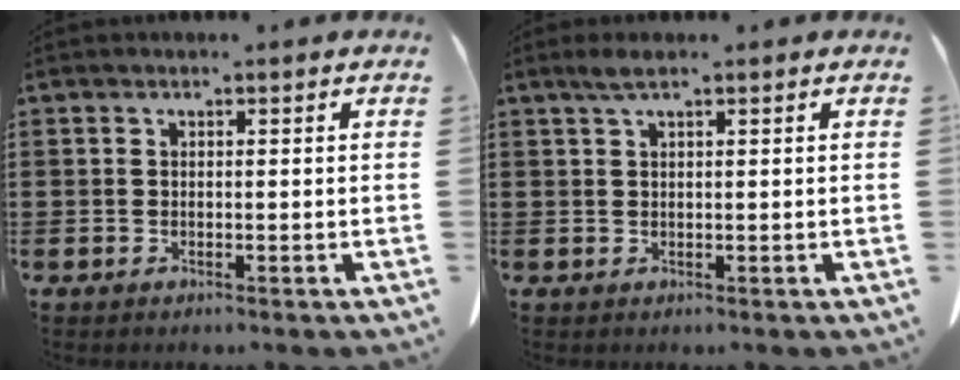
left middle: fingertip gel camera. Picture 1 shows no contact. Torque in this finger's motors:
{"motor_torque": [0.42, -0.07, 0.01, 0.04]}